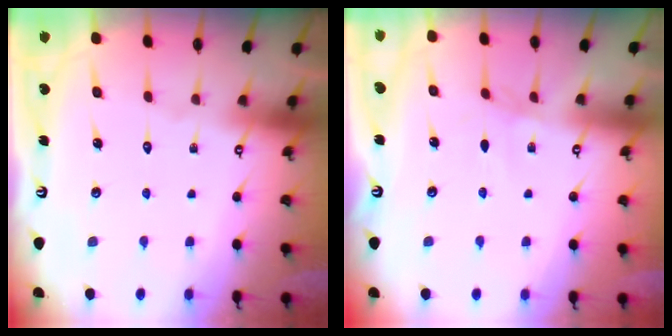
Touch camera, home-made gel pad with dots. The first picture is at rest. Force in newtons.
{"total": 0.9, "press": 0.8, "slide": 0.3}